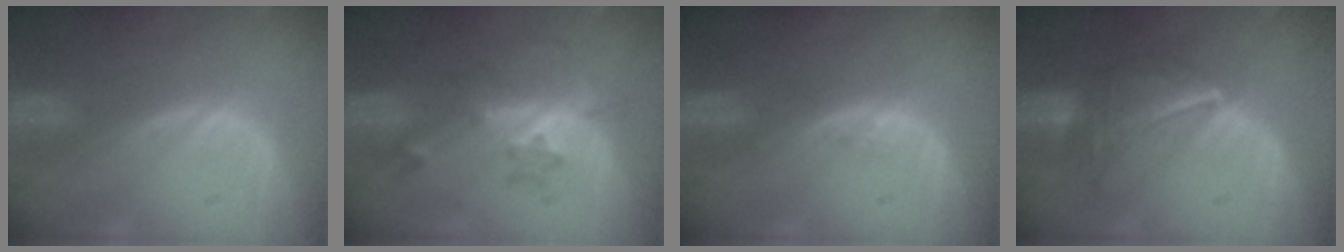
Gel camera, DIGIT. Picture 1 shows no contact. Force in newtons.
{"total": 6.1, "press": 5.5, "slide": 2.7}
{"total": 0.6, "press": 0.6, "slide": 0.1}
{"total": 6.6, "press": 6.5, "slide": 1.0}